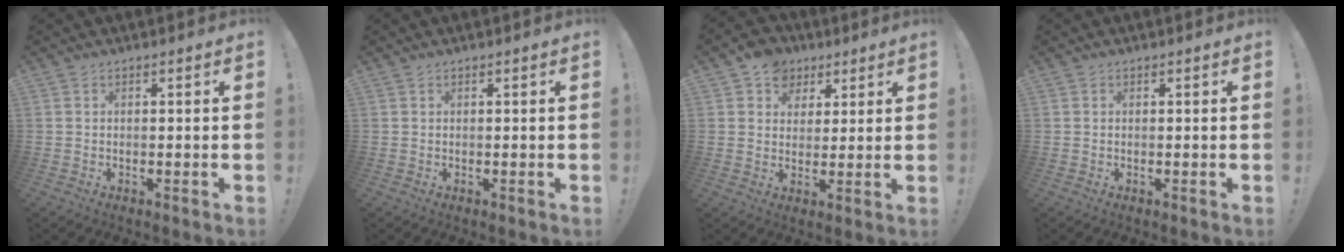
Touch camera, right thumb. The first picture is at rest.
{"total": 0.0}
{"total": 8.3, "force": [4.1, 6.9, 2.2], "torque": [-0.027, -0.022, 0.081]}
{"total": 0.0}